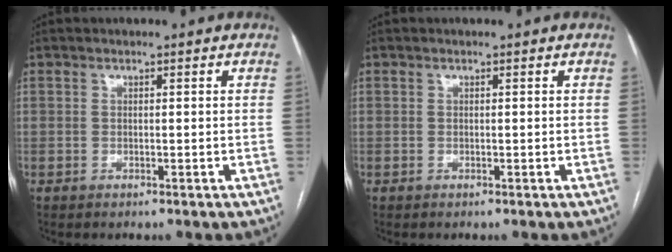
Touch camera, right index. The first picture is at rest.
{"total": 0.0}